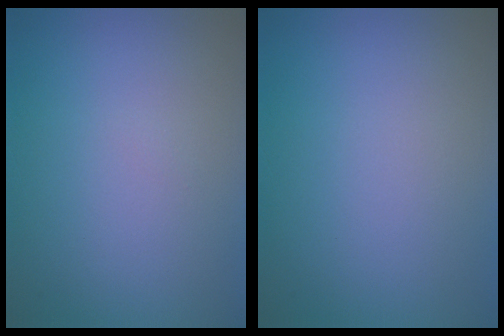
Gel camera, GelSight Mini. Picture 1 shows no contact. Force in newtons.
{"total": 0.0}